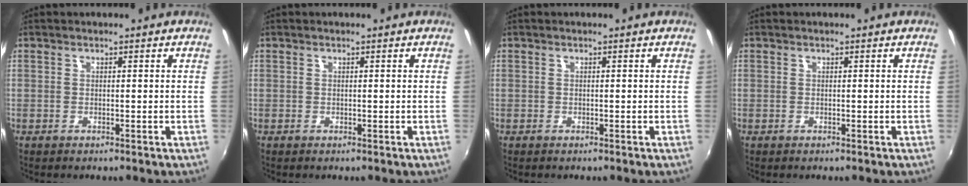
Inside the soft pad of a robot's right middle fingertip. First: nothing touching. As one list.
[{"total": 0.0}, {"total": 0.0}, {"total": 0.0}]